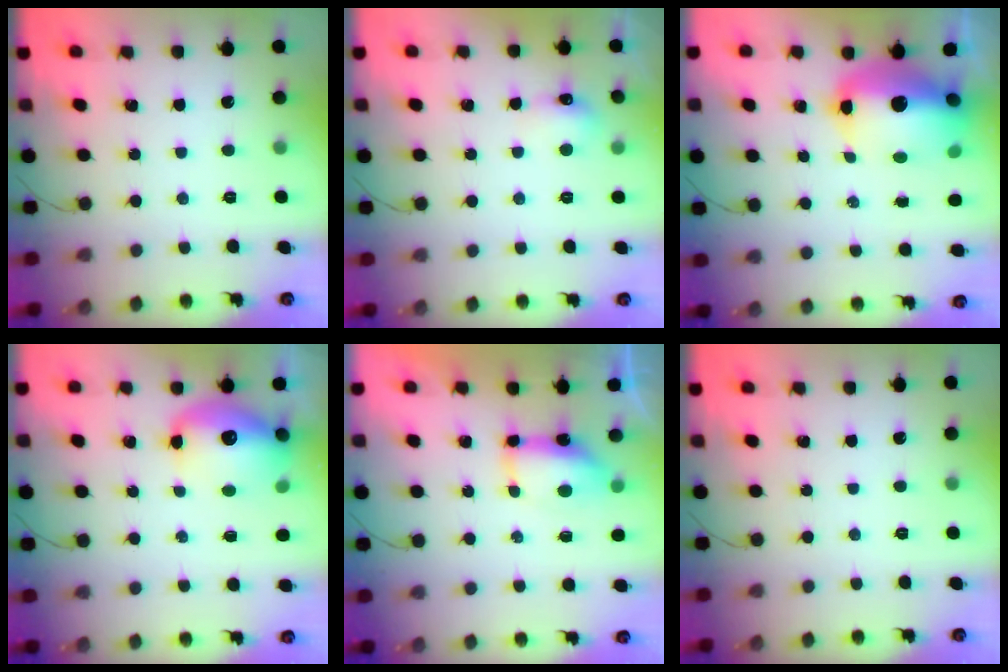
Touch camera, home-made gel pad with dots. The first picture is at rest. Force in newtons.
{"total": 5.8, "press": 5.7, "slide": 1.3}
{"total": 16.0, "press": 15.6, "slide": 3.5}
{"total": 13.6, "press": 13.2, "slide": 3.2}
{"total": 7.4, "press": 7.3, "slide": 0.5}
{"total": 0.0}